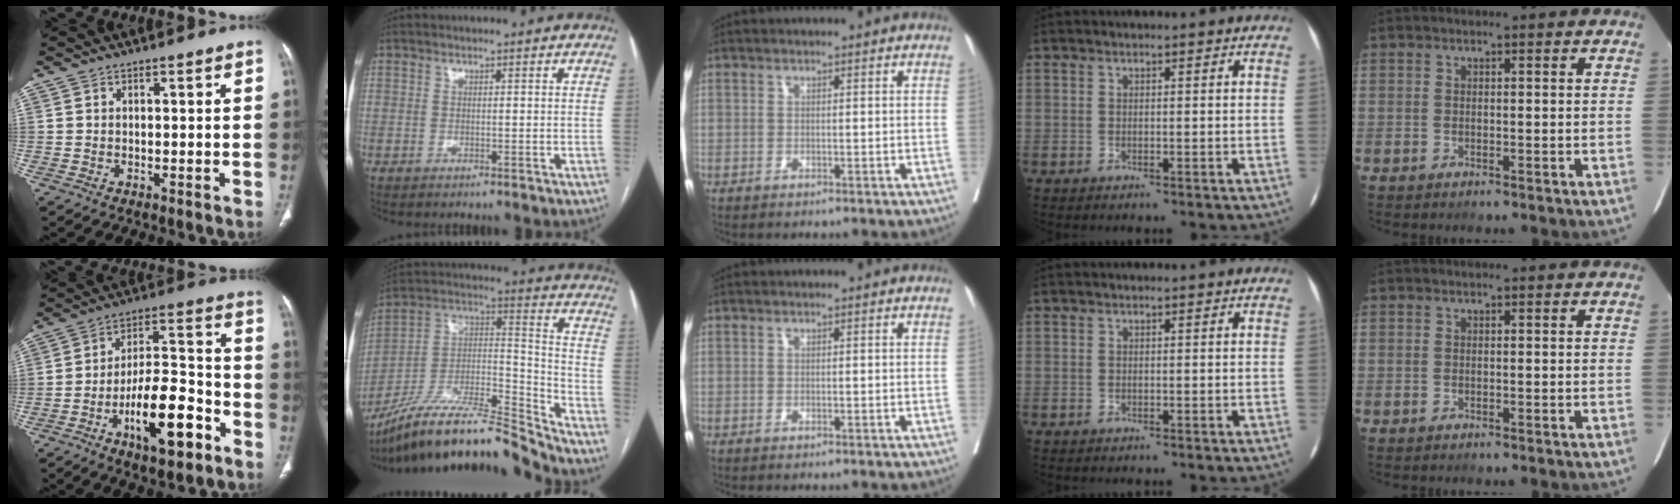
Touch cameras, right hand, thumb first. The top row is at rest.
{"thumb": {"total": 16.0, "force": [-7.6, 6.1, 12.7], "torque": [-0.189, 0.054, -0.121]}, "index": {"total": 20.3, "force": [-18.5, 0.9, 8.3], "torque": [-0.158, 0.033, -0.327]}}